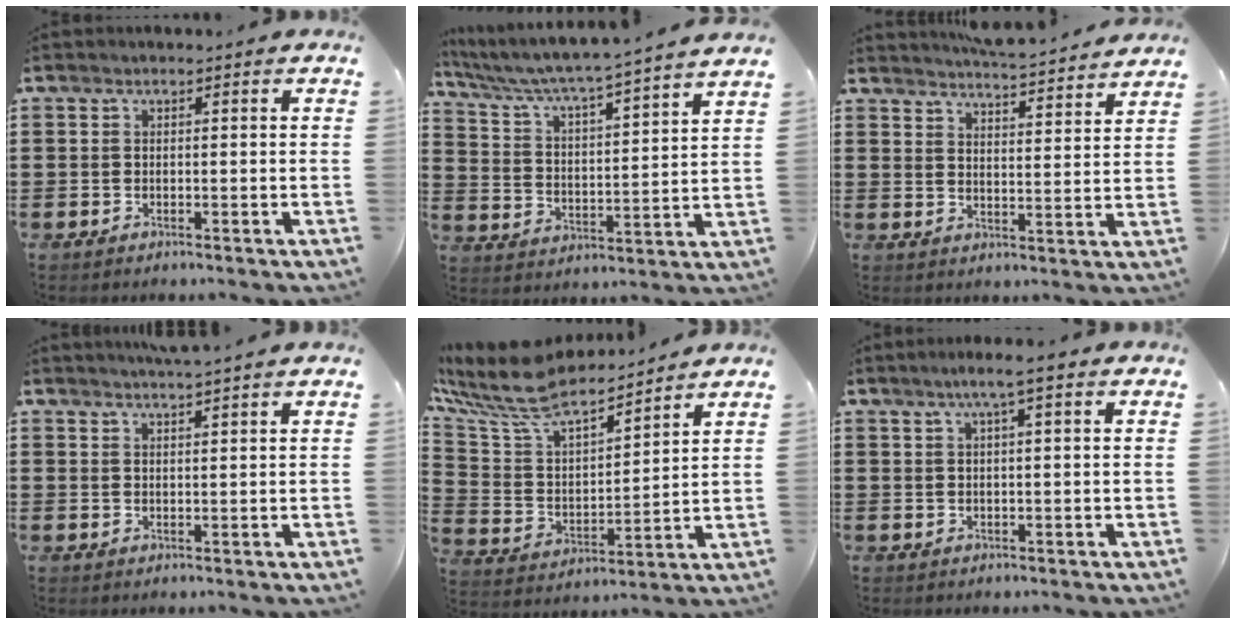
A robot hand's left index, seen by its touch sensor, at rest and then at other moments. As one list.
[{"total": 4.3, "force": [4.0, -1.0, 1.4], "torque": [-0.050, -0.041, 0.056]}, {"total": 4.8, "force": [4.7, -0.3, 0.6], "torque": [-0.023, -0.034, 0.081]}, {"total": 2.2, "force": [2.1, -0.5, 0.5], "torque": [-0.013, -0.004, 0.041]}, {"total": 9.5, "force": [8.4, 2.3, 3.8], "torque": [-0.120, -0.061, 0.144]}, {"total": 3.1, "force": [1.6, -0.2, 2.6], "torque": [-0.052, 0.002, 0.027]}]